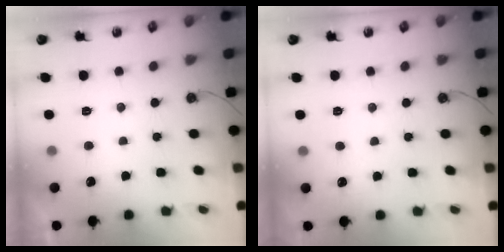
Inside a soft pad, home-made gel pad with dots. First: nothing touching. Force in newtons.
{"total": 2.1, "press": 2.0, "slide": 0.4}